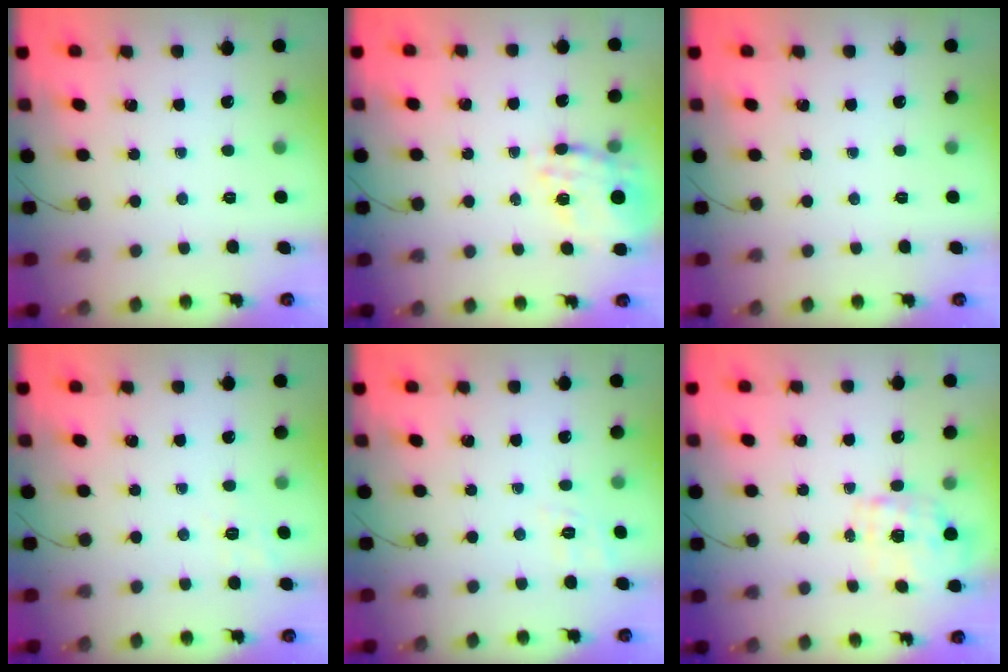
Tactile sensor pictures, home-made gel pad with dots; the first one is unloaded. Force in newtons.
{"total": 15.3, "press": 15.0, "slide": 2.9}
{"total": 0.0}
{"total": 2.1, "press": 0.6, "slide": 2.0}
{"total": 2.1, "press": 0.4, "slide": 2.1}
{"total": 1.7, "press": 1.6, "slide": 0.5}